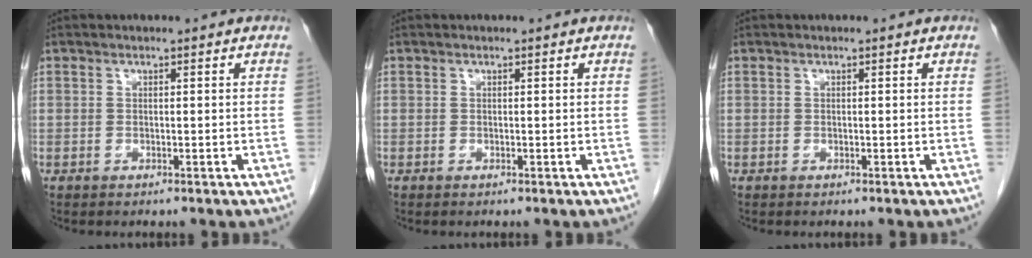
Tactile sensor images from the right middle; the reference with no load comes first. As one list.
[{"total": 0.0}, {"total": 0.0}]